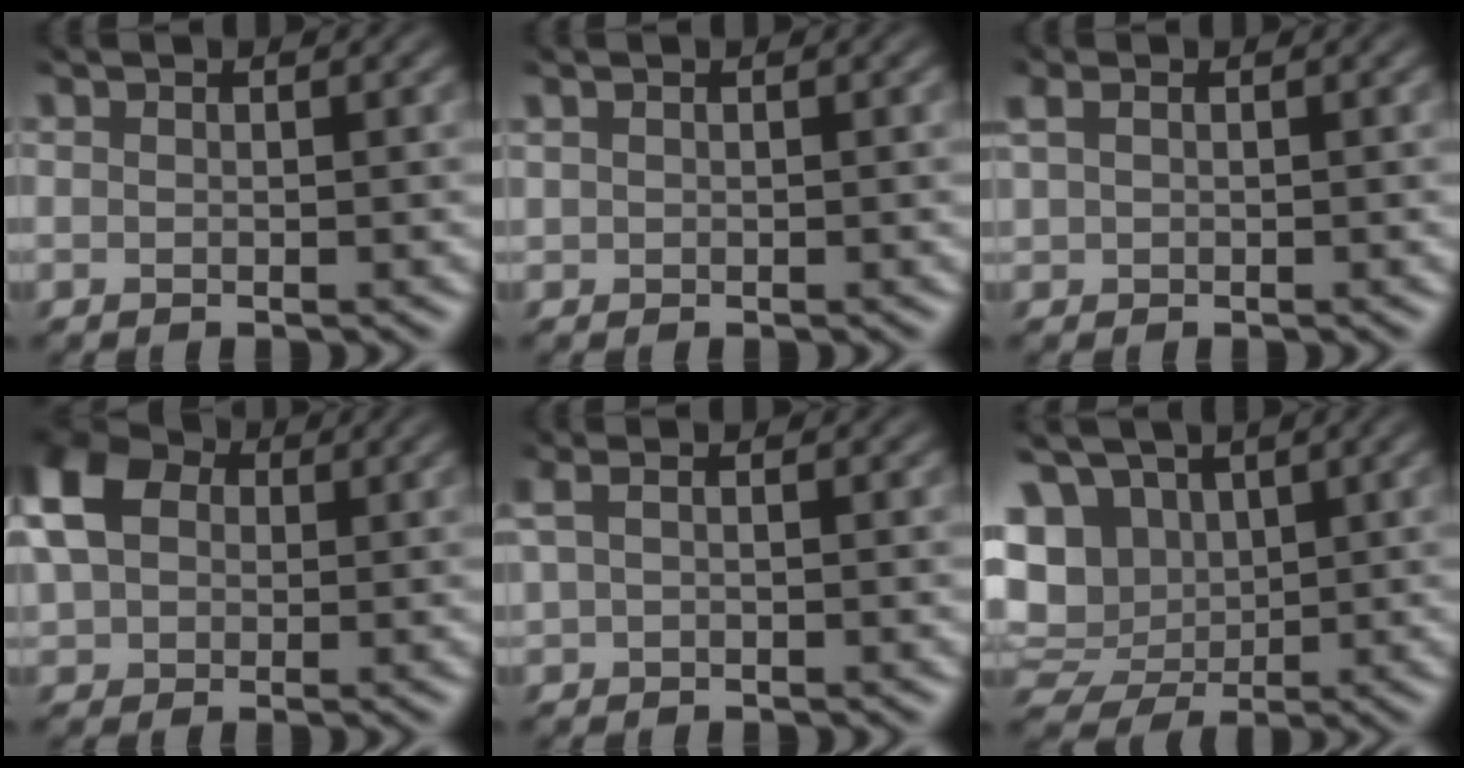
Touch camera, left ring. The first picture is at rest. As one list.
[{"total": 0.0}, {"total": 0.9, "force": [0.5, 0.6, 0.5], "torque": [-0.022, 0.006, 0.022]}, {"total": 6.4, "force": [1.5, 4.9, 3.8], "torque": [-0.117, 0.018, 0.034]}, {"total": 1.7, "force": [0.5, 0.7, 1.4], "torque": [-0.027, 0.009, 0.009]}, {"total": 6.9, "force": [1.9, 5.3, 4.0], "torque": [-0.101, 0.011, 0.038]}]